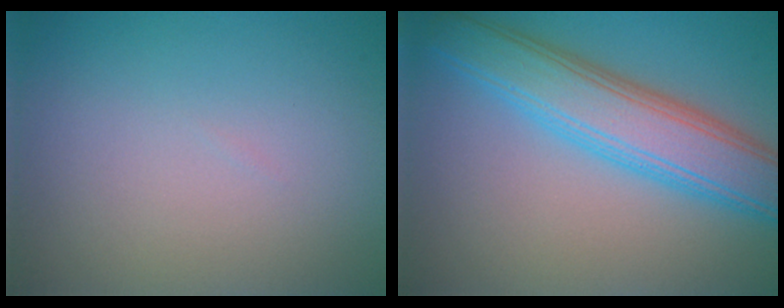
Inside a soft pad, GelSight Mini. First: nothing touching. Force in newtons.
{"total": 7.2, "press": 7.1, "slide": 0.3}